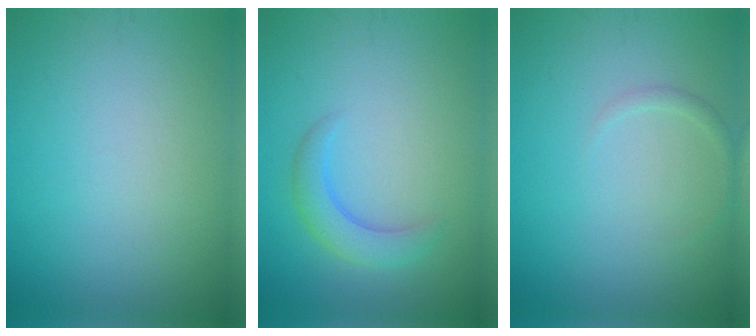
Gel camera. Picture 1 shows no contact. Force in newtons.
{"total": 2.7, "press": 2.7, "slide": 0.1}
{"total": 0.8, "press": 0.8, "slide": 0.0}